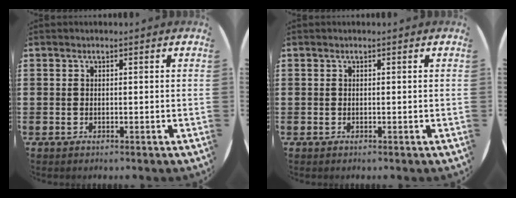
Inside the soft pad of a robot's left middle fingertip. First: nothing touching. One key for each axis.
{"total": 0.0}